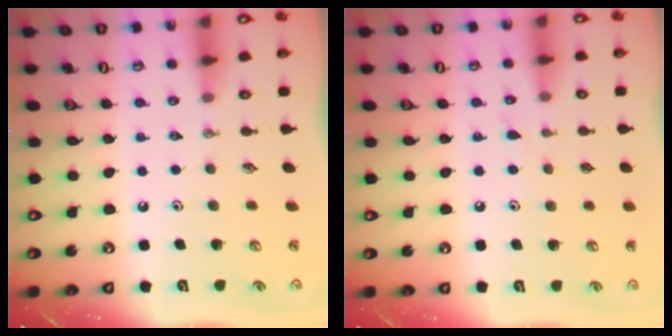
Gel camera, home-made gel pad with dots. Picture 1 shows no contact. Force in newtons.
{"total": 3.8, "press": 3.8, "slide": 0.4}